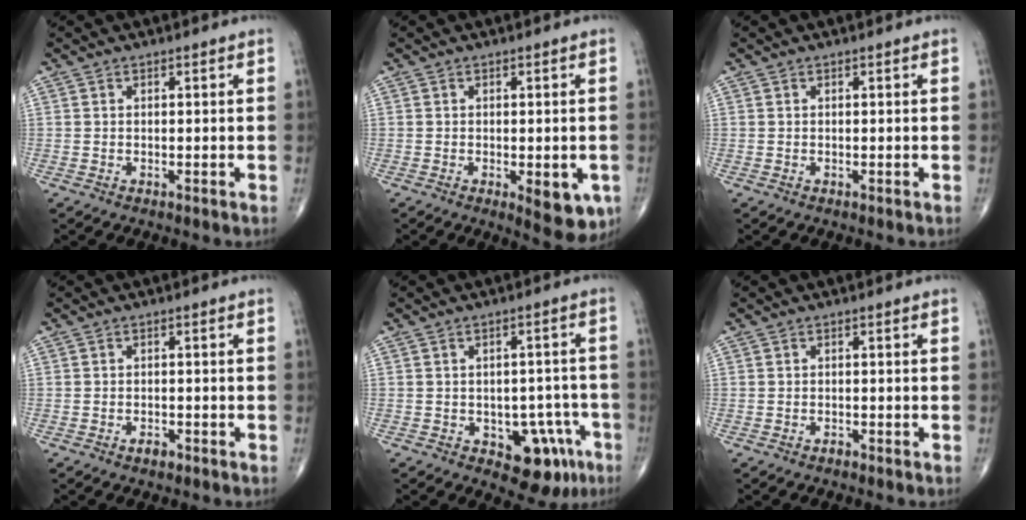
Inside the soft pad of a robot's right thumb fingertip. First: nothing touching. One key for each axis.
{"total": 7.4, "fx": -2.3, "fy": 2.9, "fz": 6.4, "tx": -0.061, "ty": -0.011, "tz": -0.022}
{"total": 0.0}
{"total": 1.6, "fx": -1.0, "fy": 0.8, "fz": 0.9, "tx": -0.015, "ty": 0.004, "tz": -0.017}
{"total": 9.8, "fx": -4.5, "fy": 5.8, "fz": 6.5, "tx": -0.039, "ty": 0.028, "tz": -0.048}
{"total": 0.6, "fx": -0.5, "fy": 0.3, "fz": 0.2, "tx": -0.002, "ty": 0.000, "tz": -0.012}